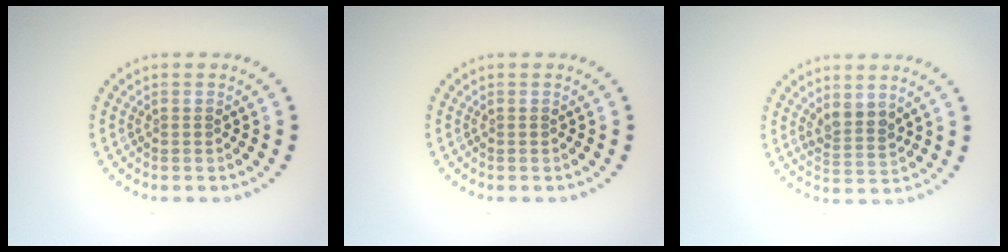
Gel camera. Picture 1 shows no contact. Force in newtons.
{"total": 0.0}
{"total": 2.2, "press": 1.9, "slide": 1.1}